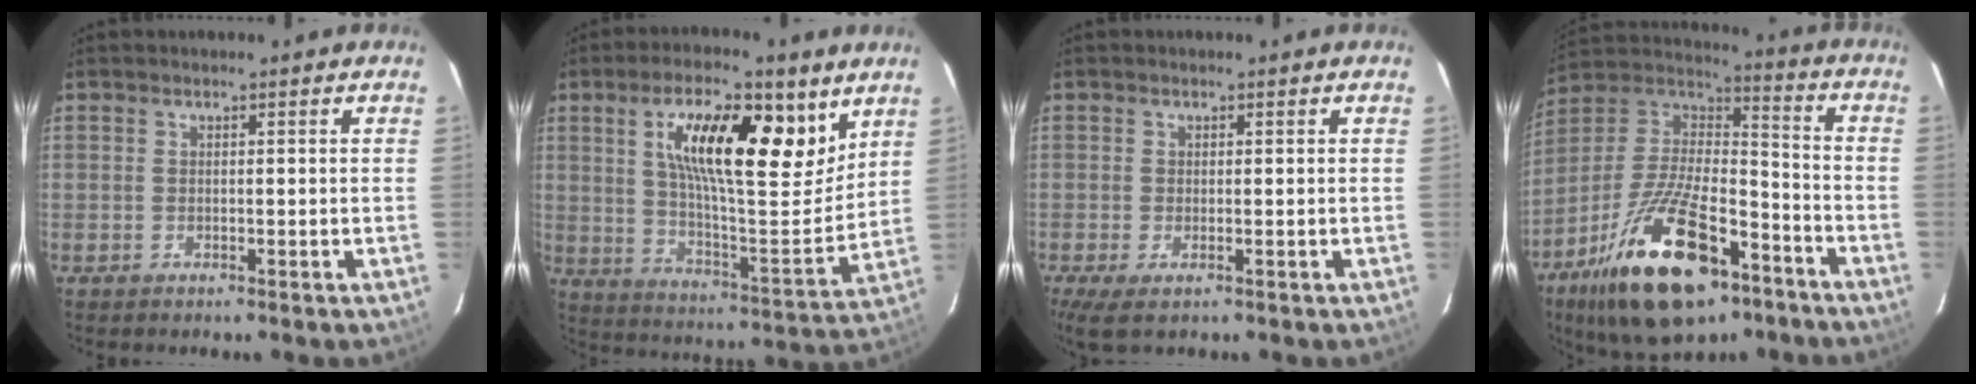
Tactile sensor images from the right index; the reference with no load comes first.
{"total": 19.9, "force": [9.6, 6.4, 16.2], "torque": [-0.263, 0.014, 0.160]}
{"total": 3.9, "force": [-1.5, 1.7, 3.2], "torque": [-0.068, -0.013, -0.024]}
{"total": 25.8, "force": [-14.6, 11.2, 18.1], "torque": [-0.346, -0.010, -0.240]}